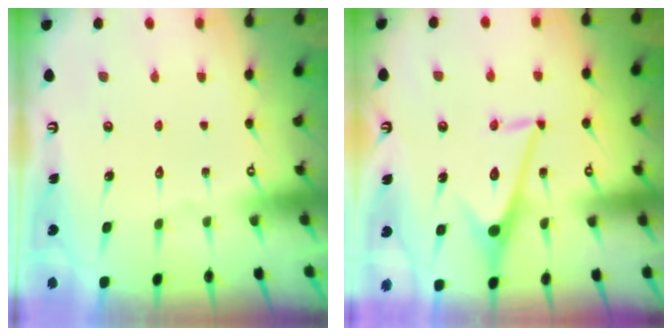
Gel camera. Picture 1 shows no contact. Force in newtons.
{"total": 10.2, "press": 10.2, "slide": 0.7}